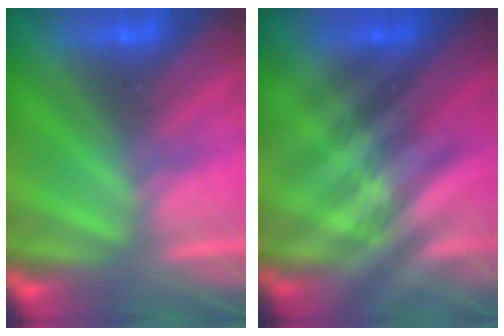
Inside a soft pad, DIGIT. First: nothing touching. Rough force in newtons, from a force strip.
{"total": 2.4}